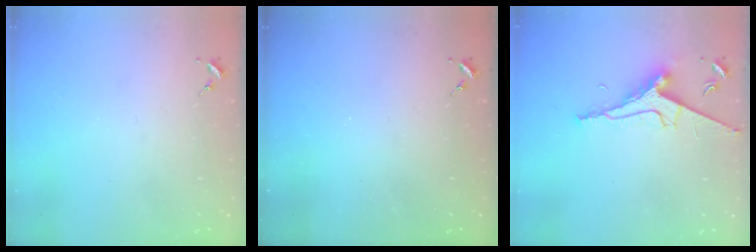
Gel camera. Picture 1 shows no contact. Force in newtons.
{"total": 0.0}
{"total": 9.1, "press": 9.0, "slide": 1.2}